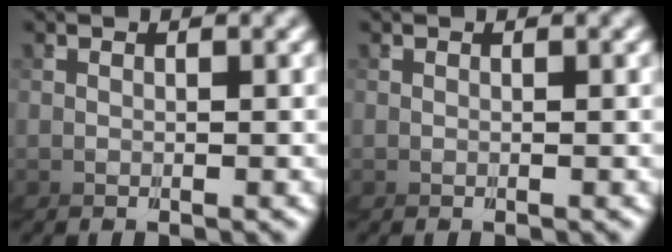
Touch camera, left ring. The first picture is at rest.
{"total": 0.0}